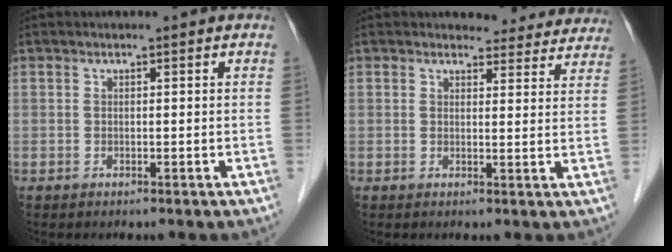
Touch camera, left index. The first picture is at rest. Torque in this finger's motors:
{"motor_torque": [0.57, -0.72, 0.01, 0.00]}